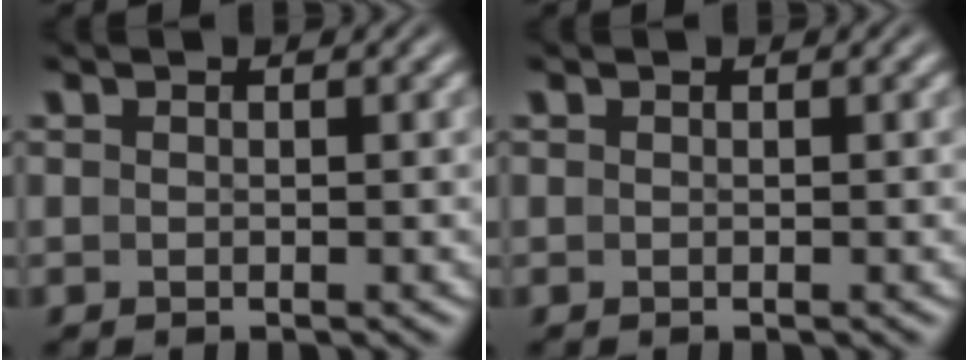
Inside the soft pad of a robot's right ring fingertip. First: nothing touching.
{"total": 0.0}